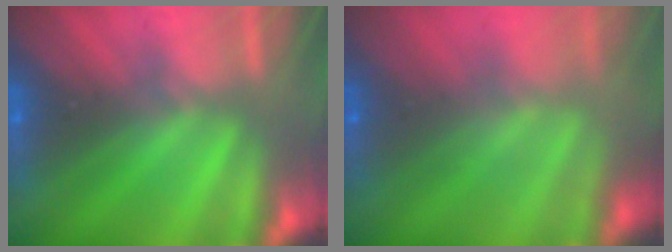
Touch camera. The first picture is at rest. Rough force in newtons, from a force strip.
{"total": 5.5}